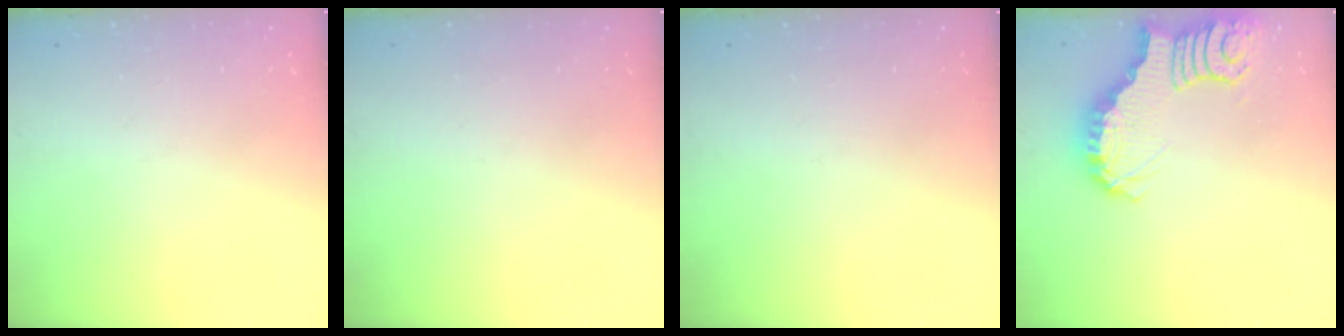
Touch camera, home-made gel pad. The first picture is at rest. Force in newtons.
{"total": 0.0}
{"total": 0.0}
{"total": 4.0, "press": 4.0, "slide": 0.6}